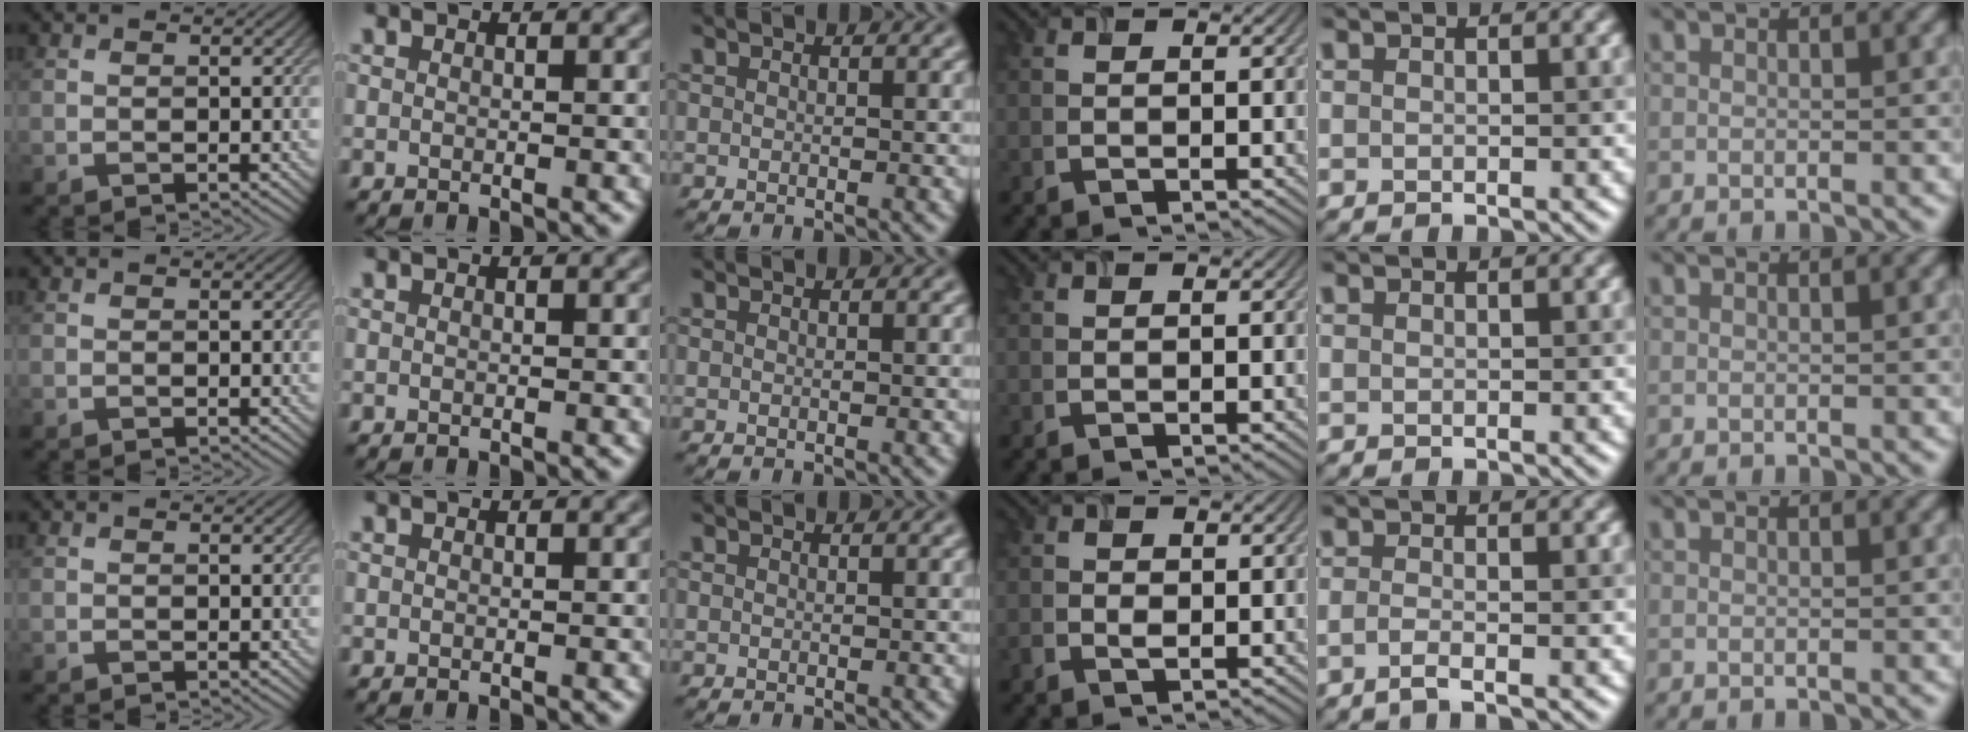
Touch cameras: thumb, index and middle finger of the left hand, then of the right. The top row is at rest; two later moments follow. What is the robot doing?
{"motion": "insert", "object": "airpods case & airpods"}